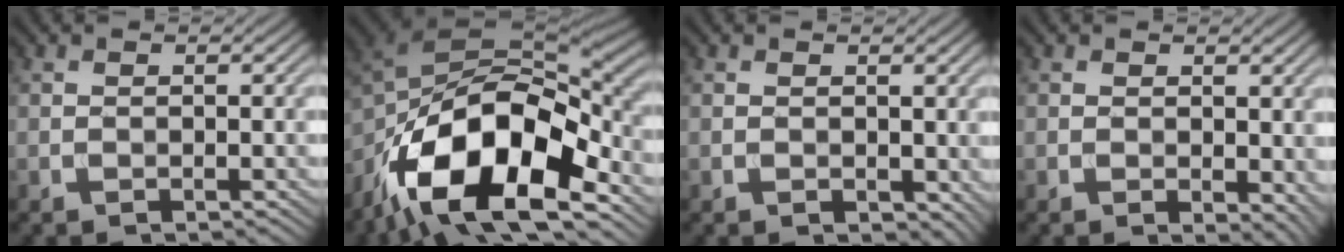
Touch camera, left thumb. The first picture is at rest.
{"total": 18.7, "force": [-9.9, 8.8, 13.3], "torque": [-0.253, -0.036, -0.174]}
{"total": 1.6, "force": [0.4, 1.1, 1.1], "torque": [-0.018, -0.007, 0.011]}
{"total": 3.2, "force": [0.0, 1.9, 2.6], "torque": [-0.028, -0.008, 0.003]}